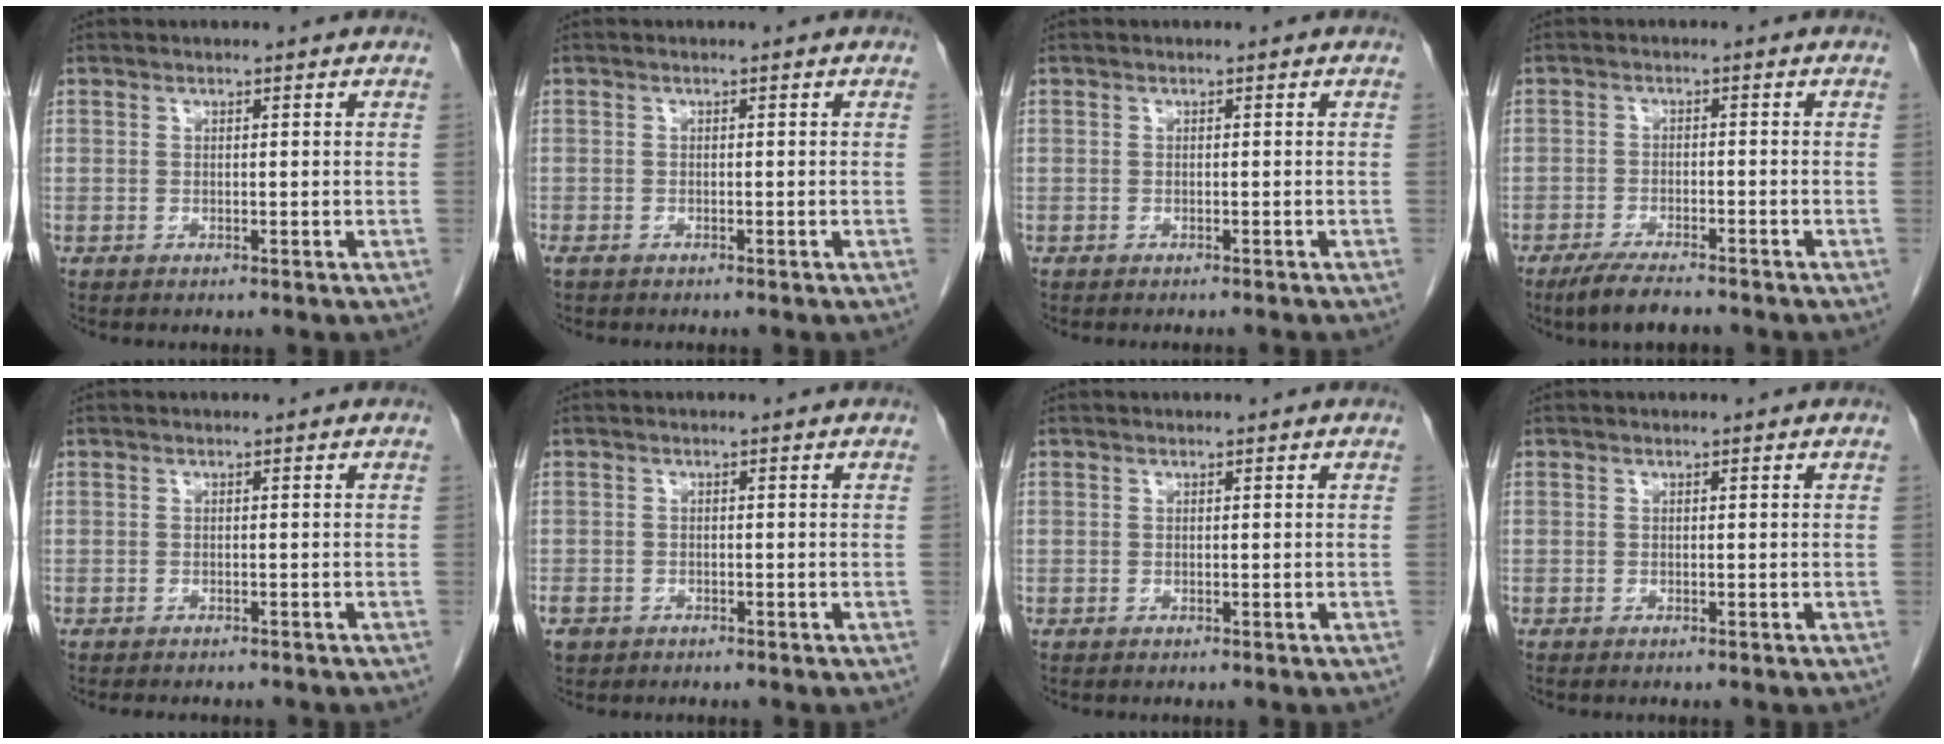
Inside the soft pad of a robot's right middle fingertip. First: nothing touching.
{"total": 1.4, "force": [-1.2, 0.5, 0.6], "torque": [-0.016, -0.004, -0.016]}
{"total": 1.9, "force": [-1.8, 0.0, 0.6], "torque": [-0.008, -0.001, -0.021]}
{"total": 5.5, "force": [-4.5, 0.8, 3.1], "torque": [-0.059, -0.013, -0.079]}
{"total": 4.6, "force": [-3.9, 1.4, 1.8], "torque": [-0.021, -0.004, -0.043]}
{"total": 3.1, "force": [-2.1, 2.2, 0.9], "torque": [-0.019, 0.000, -0.035]}
{"total": 0.0}
{"total": 0.0}